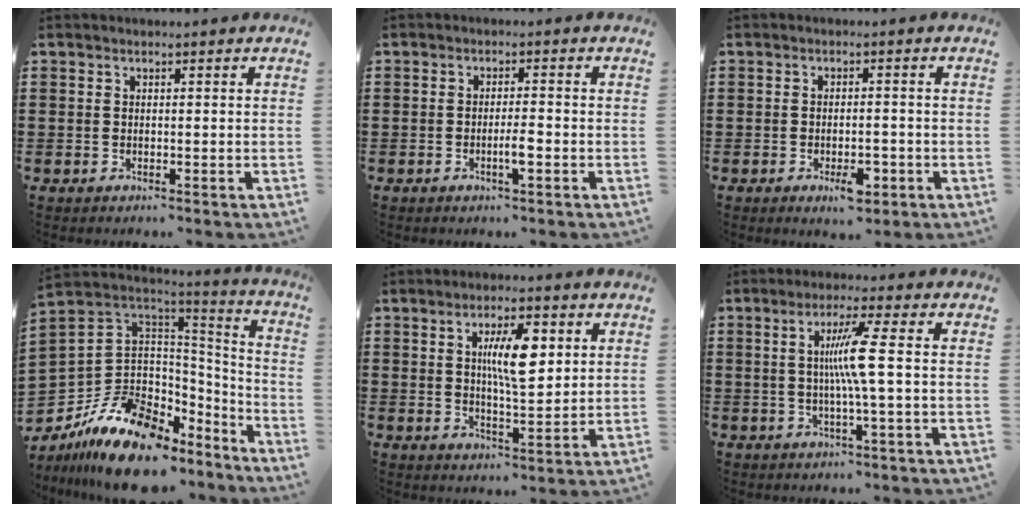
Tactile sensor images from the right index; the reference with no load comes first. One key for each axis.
{"total": 2.8, "fx": -1.0, "fy": 0.3, "fz": 2.5, "tx": -0.045, "ty": 0.002, "tz": -0.018}
{"total": 3.7, "fx": -1.7, "fy": 1.5, "fz": 3.0, "tx": -0.054, "ty": 0.002, "tz": -0.032}
{"total": 16.0, "fx": -8.8, "fy": 9.7, "fz": 9.1, "tx": -0.208, "ty": 0.026, "tz": -0.154}
{"total": 8.3, "fx": 2.3, "fy": 2.6, "fz": 7.5, "tx": -0.134, "ty": 0.002, "tz": 0.033}
{"total": 7.1, "fx": 0.3, "fy": -0.7, "fz": 7.0, "tx": -0.139, "ty": -0.006, "tz": -0.006}